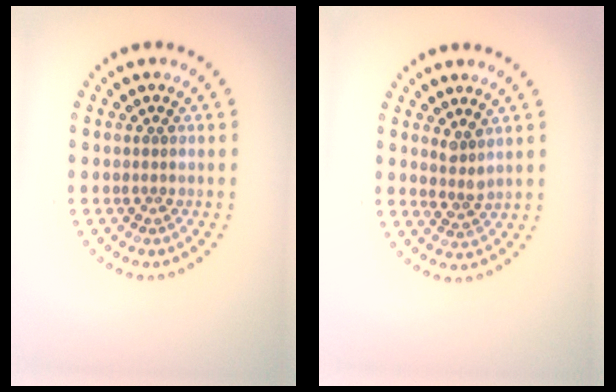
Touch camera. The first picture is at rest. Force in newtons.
{"total": 1.8, "press": 1.2, "slide": 1.3}